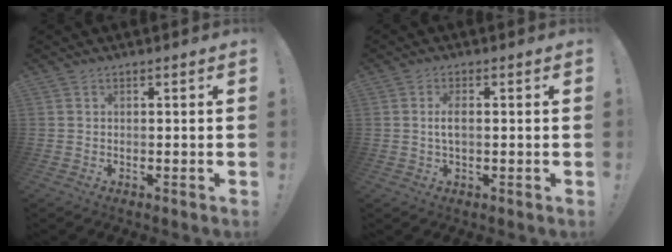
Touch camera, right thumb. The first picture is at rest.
{"total": 3.4, "force": [0.0, 1.4, 3.1], "torque": [-0.061, 0.001, -0.003]}